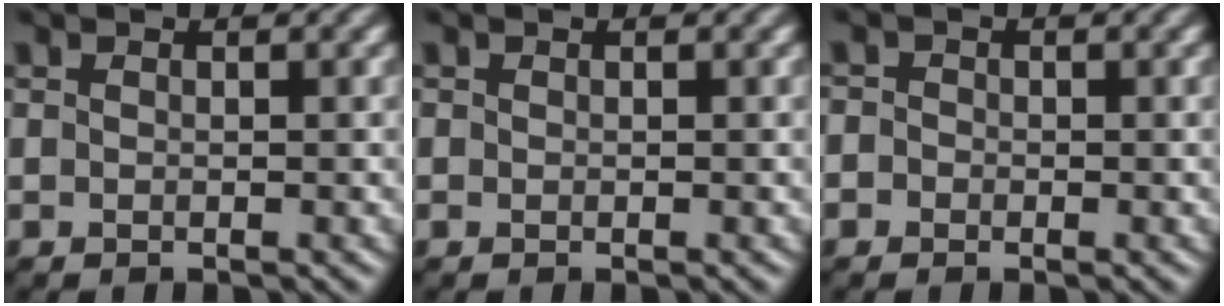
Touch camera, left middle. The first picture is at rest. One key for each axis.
{"total": 0.0}
{"total": 1.6, "fx": -0.4, "fy": 1.5, "fz": 0.3, "tx": 0.020, "ty": 0.012, "tz": -0.033}